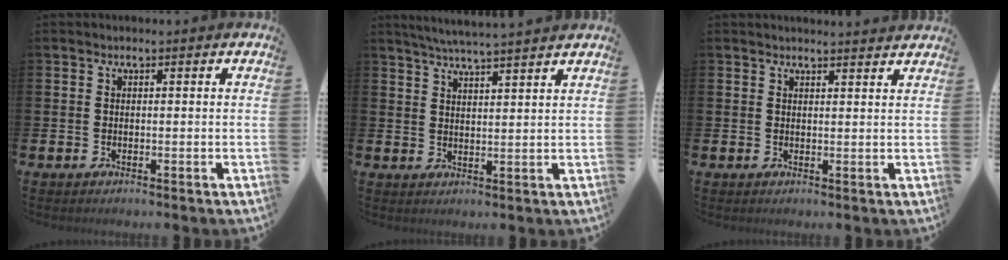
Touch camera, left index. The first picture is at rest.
{"total": 4.7, "force": [4.6, -0.7, 1.0], "torque": [-0.036, -0.018, 0.082]}
{"total": 1.7, "force": [1.7, -0.1, -0.1], "torque": [0.011, -0.014, 0.030]}